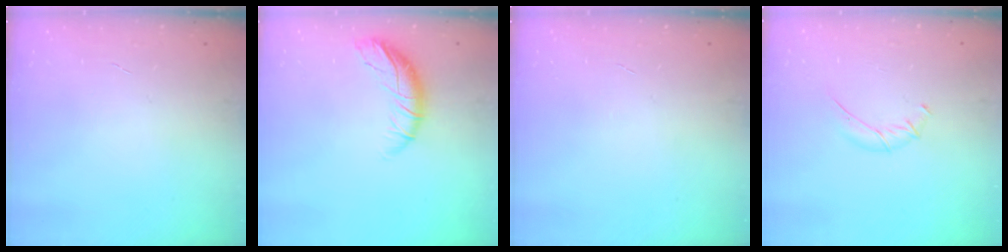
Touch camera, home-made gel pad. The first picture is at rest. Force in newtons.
{"total": 9.8, "press": 9.6, "slide": 1.7}
{"total": 0.0}
{"total": 5.1, "press": 5.0, "slide": 0.8}